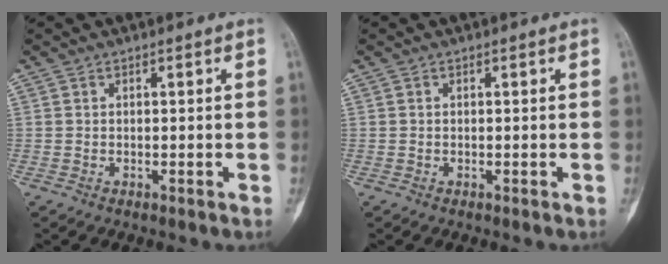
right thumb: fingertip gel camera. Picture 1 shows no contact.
{"total": 0.0}